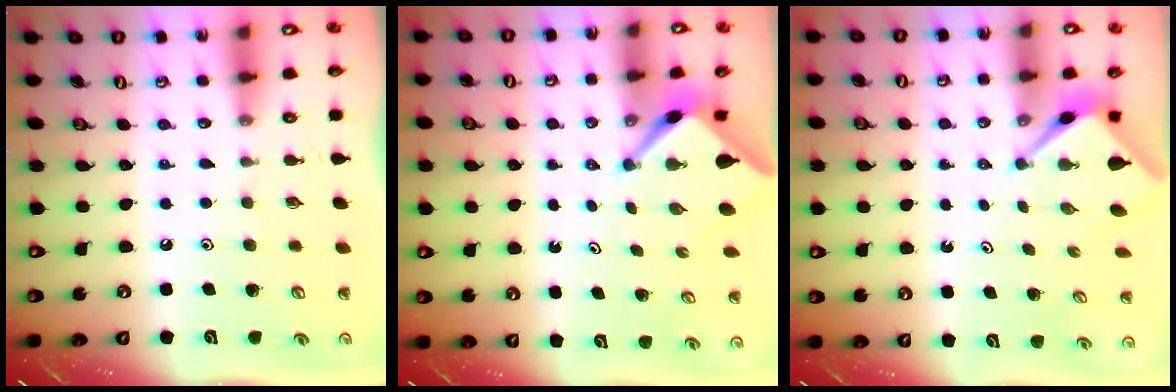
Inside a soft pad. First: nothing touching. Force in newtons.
{"total": 3.5, "press": 3.5, "slide": 0.2}
{"total": 2.7, "press": 2.7, "slide": 0.1}